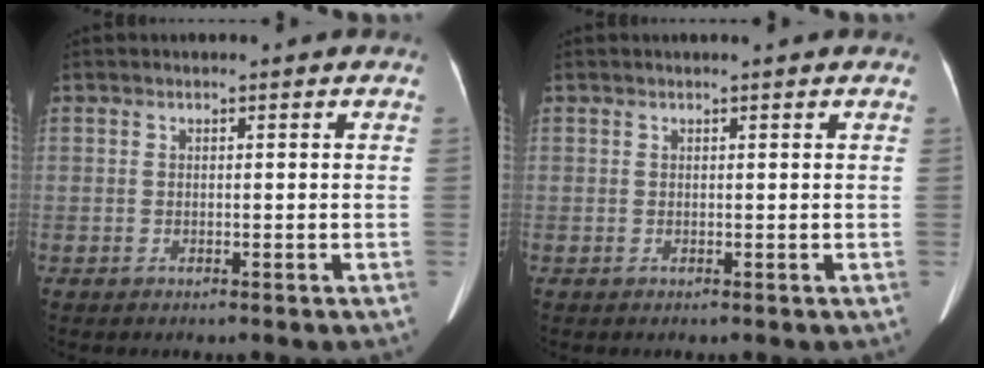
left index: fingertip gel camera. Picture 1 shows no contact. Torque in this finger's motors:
{"motor_torque": [0.12, -0.02, -0.01, 0.03]}